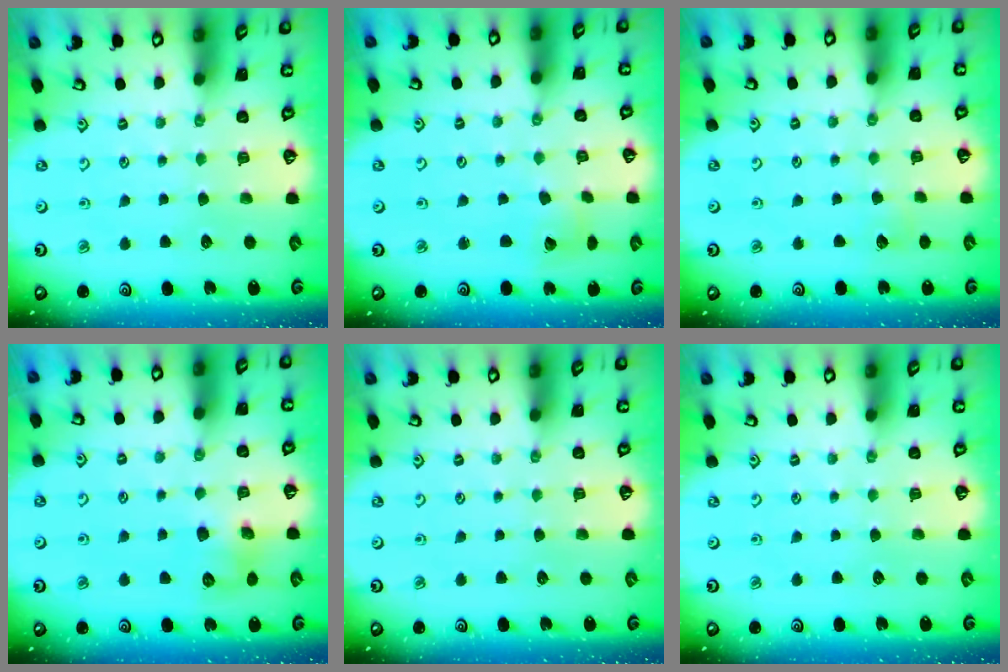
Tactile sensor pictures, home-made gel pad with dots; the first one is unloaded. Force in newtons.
{"total": 3.6, "press": 3.6, "slide": 0.5}
{"total": 3.4, "press": 3.4, "slide": 0.3}
{"total": 7.8, "press": 7.8, "slide": 0.5}
{"total": 0.0}
{"total": 0.0}